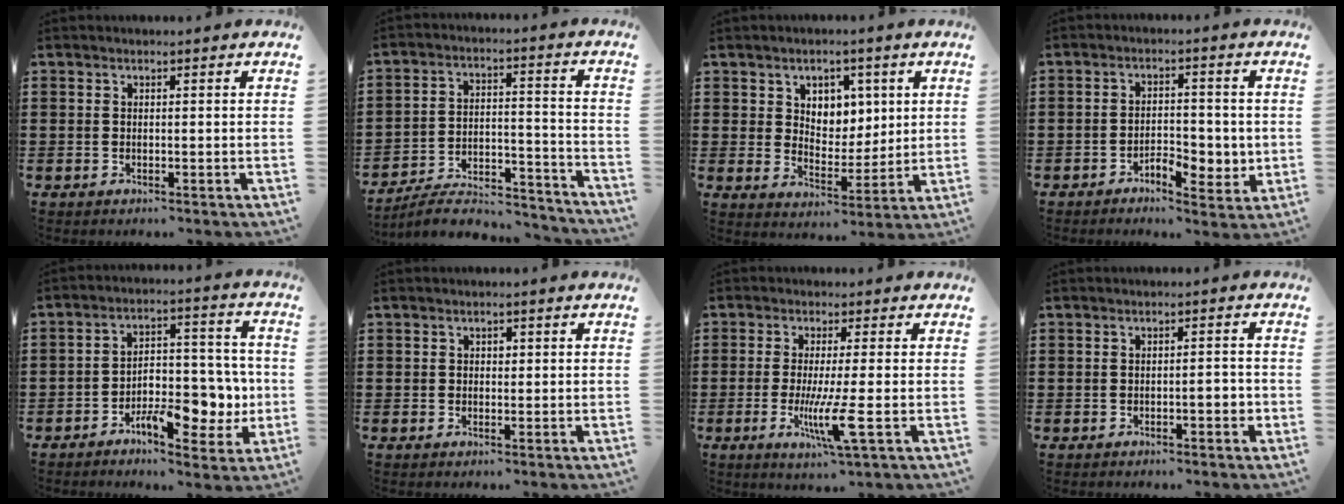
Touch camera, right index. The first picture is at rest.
{"total": 6.3, "force": [-5.8, 1.1, 2.3], "torque": [-0.040, 0.002, -0.112]}
{"total": 5.1, "force": [2.7, 4.2, 1.2], "torque": [-0.041, 0.005, 0.044]}
{"total": 4.3, "force": [-1.8, 2.4, 3.1], "torque": [-0.038, 0.001, -0.037]}
{"total": 8.8, "force": [-3.8, 4.6, 6.6], "torque": [-0.080, 0.011, -0.064]}
{"total": 0.8, "force": [0.2, 0.7, 0.4], "torque": [-0.010, 0.005, 0.004]}
{"total": 6.9, "force": [-1.8, 0.0, 6.7], "torque": [-0.133, -0.026, -0.035]}
{"total": 2.2, "force": [-0.8, 0.5, 2.0], "torque": [-0.033, 0.003, -0.014]}